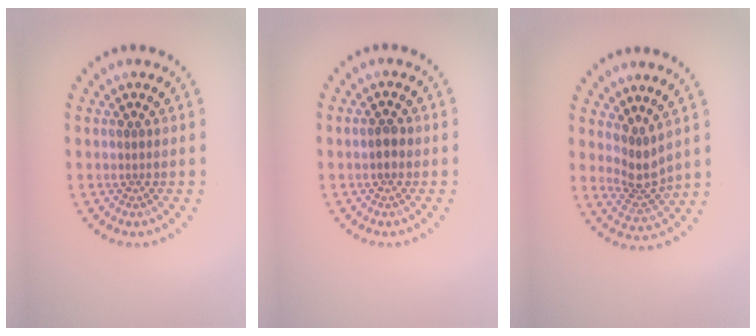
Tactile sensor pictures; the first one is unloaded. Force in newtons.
{"total": 1.5, "press": 1.5, "slide": 0.1}
{"total": 2.8, "press": 2.2, "slide": 1.8}